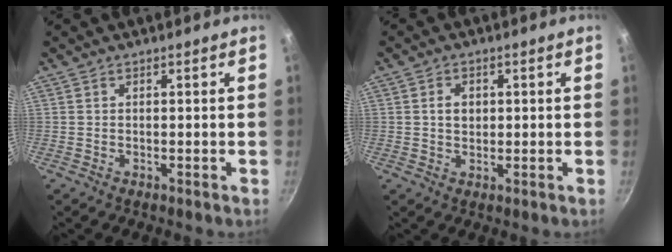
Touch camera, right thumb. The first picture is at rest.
{"total": 3.0, "force": [0.5, 2.4, 1.7], "torque": [-0.015, -0.001, 0.006]}